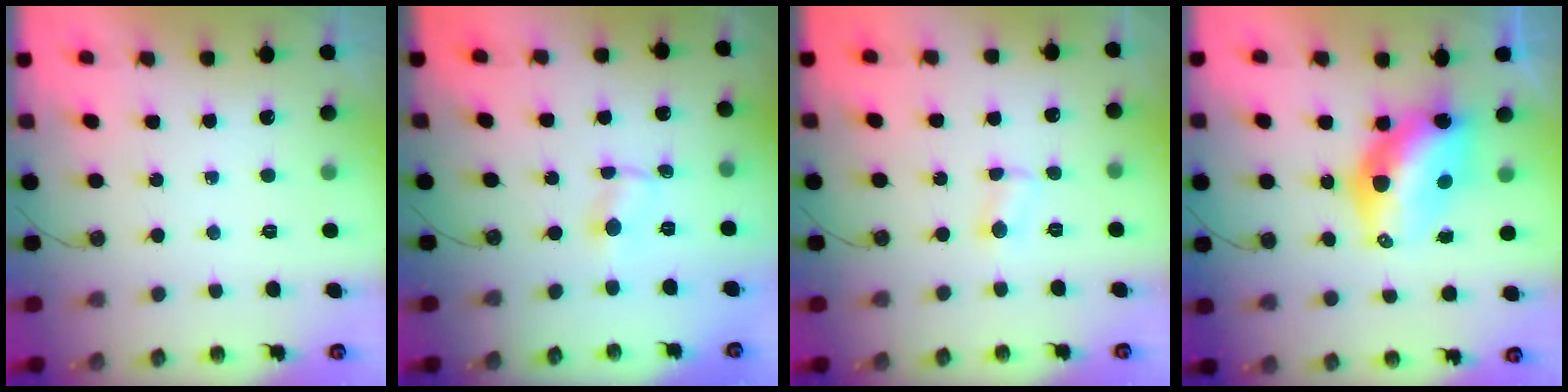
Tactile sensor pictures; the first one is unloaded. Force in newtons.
{"total": 0.7, "press": 0.7, "slide": 0.1}
{"total": 2.5, "press": 2.4, "slide": 0.8}
{"total": 11.3, "press": 11.3, "slide": 0.9}